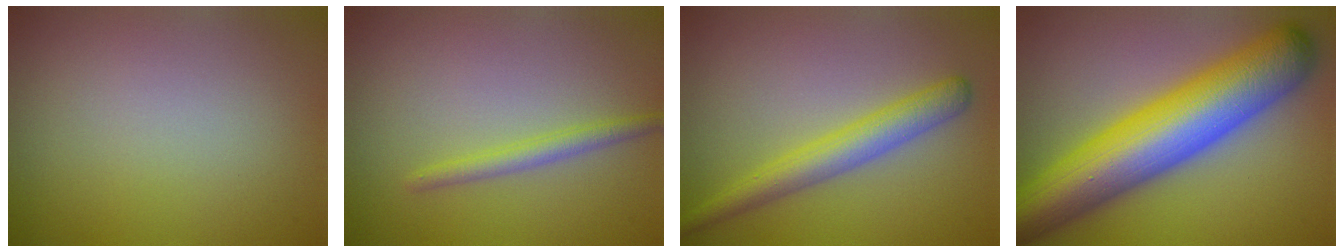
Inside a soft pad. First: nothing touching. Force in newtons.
{"total": 1.8, "press": 1.8, "slide": 0.1}
{"total": 3.8, "press": 3.8, "slide": 0.3}
{"total": 12.9, "press": 12.9, "slide": 0.2}